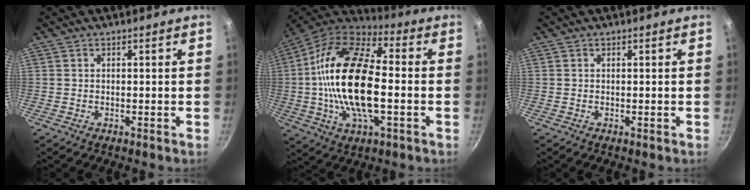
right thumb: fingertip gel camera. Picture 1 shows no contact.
{"total": 22.6, "force": [-1.3, 10.8, 19.8], "torque": [-0.371, 0.029, -0.039]}
{"total": 0.0}